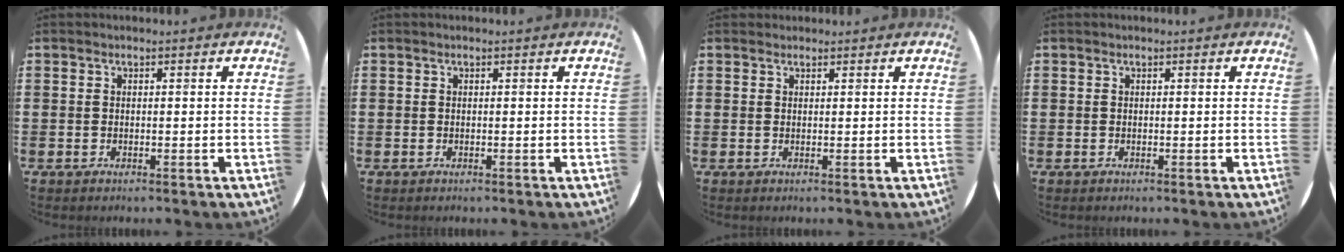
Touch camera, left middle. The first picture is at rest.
{"total": 0.0}
{"total": 0.5, "force": [0.5, 0.2, -0.1], "torque": [0.011, 0.001, 0.007]}
{"total": 0.0}